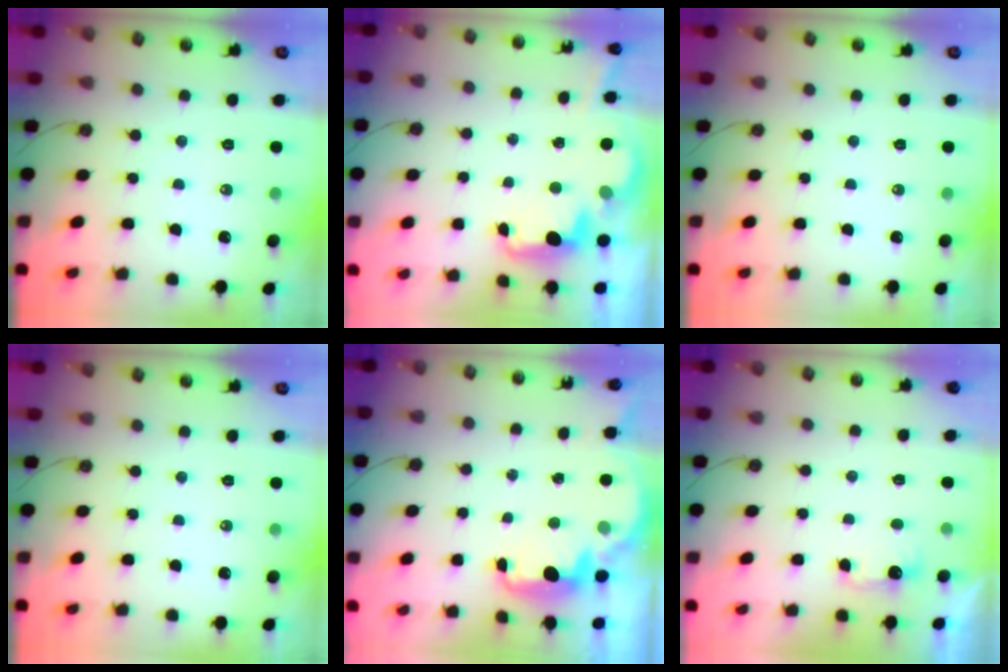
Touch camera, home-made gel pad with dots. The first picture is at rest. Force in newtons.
{"total": 3.5, "press": 3.4, "slide": 0.8}
{"total": 0.0}
{"total": 0.0}
{"total": 2.3, "press": 2.3, "slide": 0.4}
{"total": 2.4, "press": 2.3, "slide": 0.8}